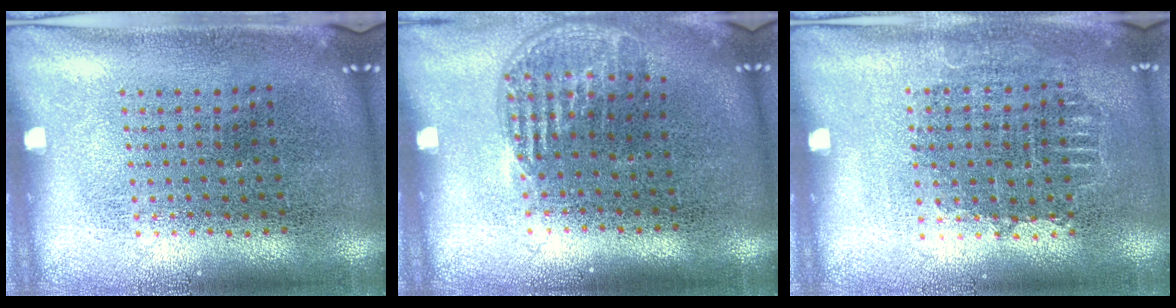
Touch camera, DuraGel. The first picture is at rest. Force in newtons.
{"total": 1.1, "press": 1.0, "slide": 0.6}
{"total": 0.8, "press": 0.7, "slide": 0.3}